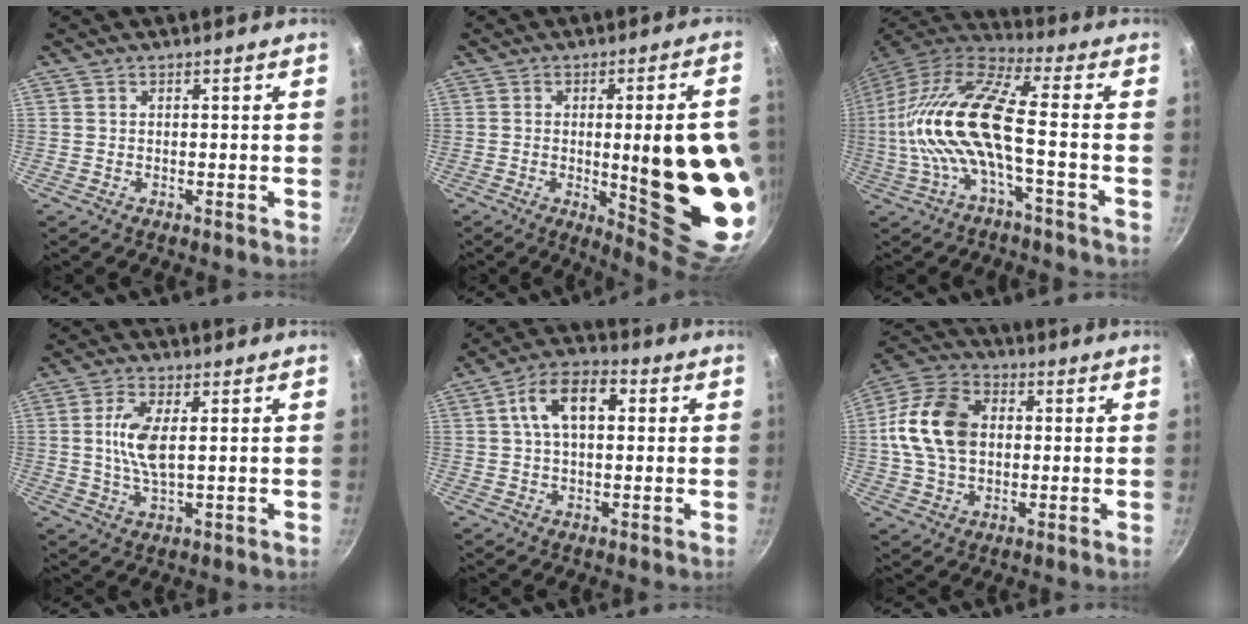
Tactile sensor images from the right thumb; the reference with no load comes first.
{"total": 22.4, "force": [-2.0, 5.2, 21.7], "torque": [-0.260, -0.008, -0.008]}
{"total": 17.5, "force": [-1.8, 5.1, 16.6], "torque": [-0.341, 0.035, -0.045]}
{"total": 7.4, "force": [1.1, 2.8, 6.8], "torque": [-0.140, -0.002, 0.023]}
{"total": 10.6, "force": [2.3, 6.0, 8.4], "torque": [-0.122, 0.023, 0.027]}
{"total": 15.3, "force": [1.2, 11.0, 10.5], "torque": [-0.179, 0.019, 0.008]}